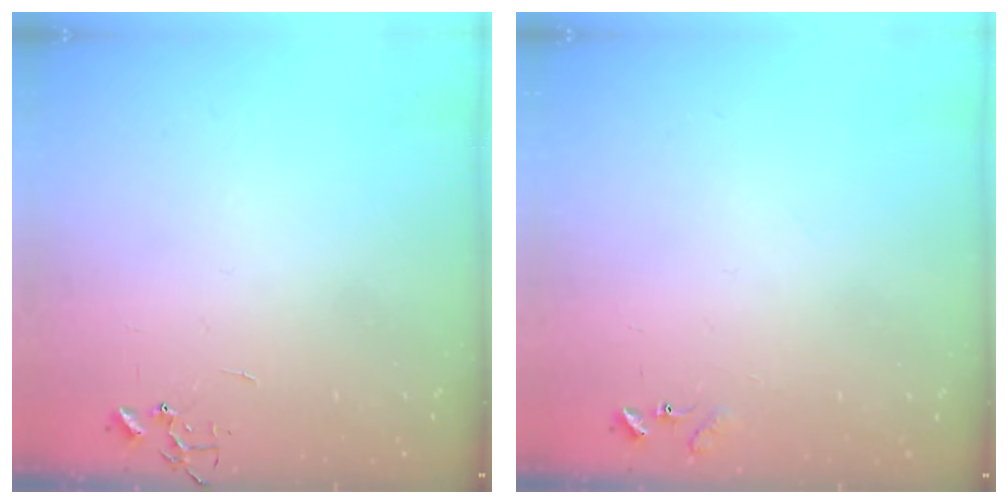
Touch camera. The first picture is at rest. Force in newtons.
{"total": 7.7, "press": 7.6, "slide": 0.6}